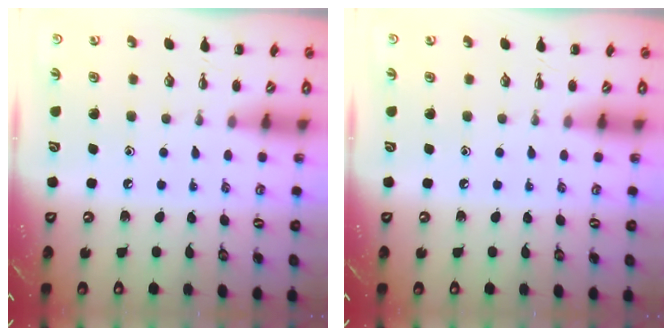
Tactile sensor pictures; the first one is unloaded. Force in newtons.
{"total": 0.0}